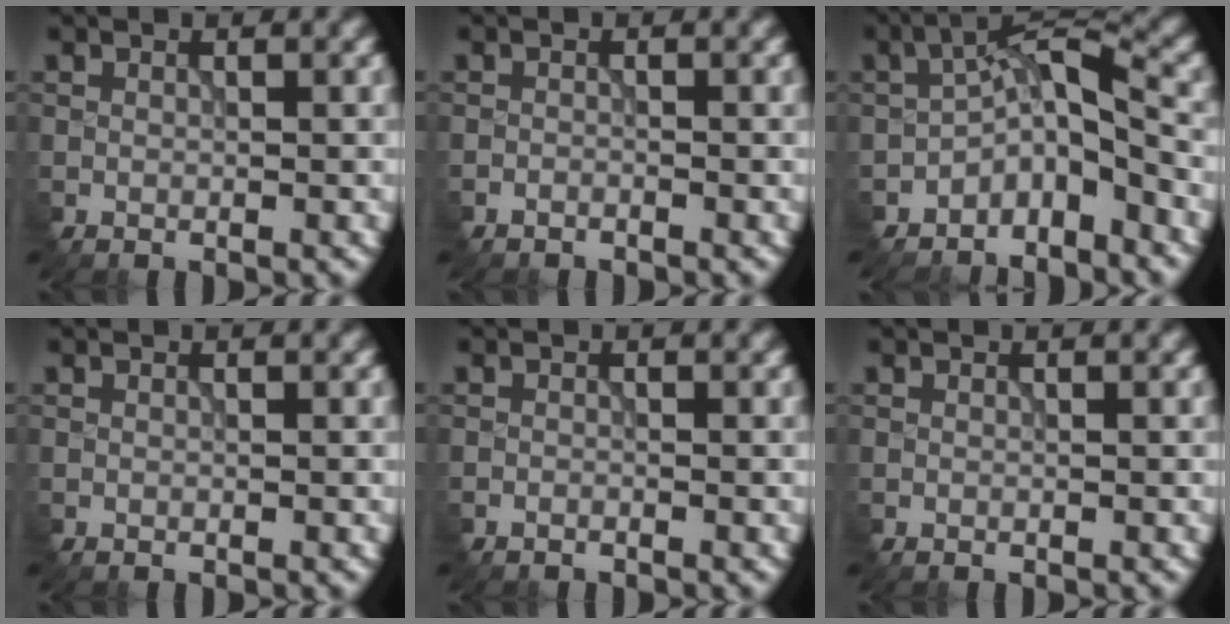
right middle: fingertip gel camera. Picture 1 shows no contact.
{"total": 0.8, "force": [-0.7, 0.2, 0.1], "torque": [-0.003, 0.000, -0.011]}
{"total": 4.4, "force": [-2.2, 1.8, 3.4], "torque": [-0.052, 0.016, -0.047]}
{"total": 0.0}
{"total": 0.5, "force": [-0.4, 0.3, 0.1], "torque": [0.000, -0.003, -0.004]}
{"total": 0.0}